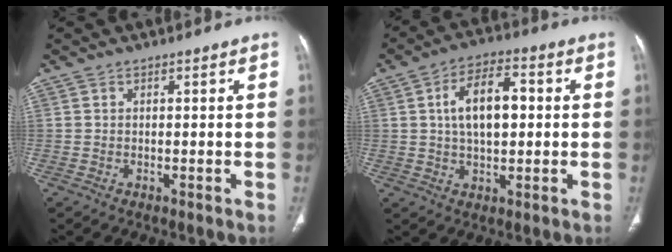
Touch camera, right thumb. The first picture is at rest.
{"total": 10.3, "force": [1.3, 5.5, 8.6], "torque": [-0.135, 0.015, 0.018]}